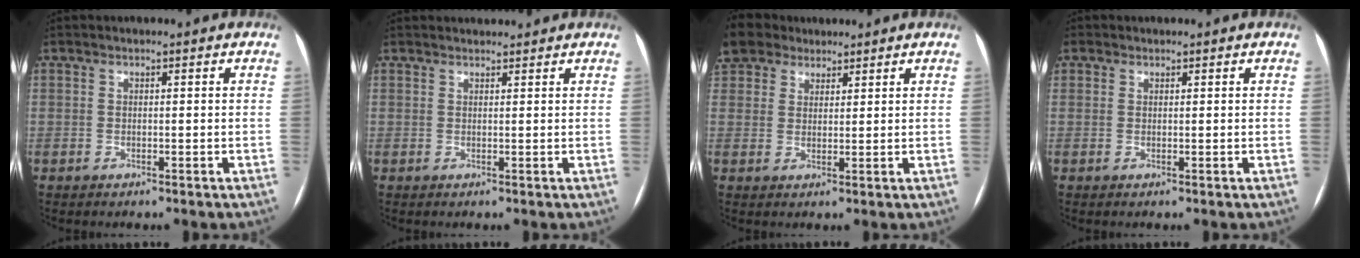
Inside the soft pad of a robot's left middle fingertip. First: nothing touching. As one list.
[{"total": 2.7, "force": [2.6, 0.6, 0.4], "torque": [-0.006, 0.024, 0.038]}, {"total": 7.5, "force": [5.8, 4.5, 1.5], "torque": [-0.035, 0.033, 0.112]}, {"total": 0.6, "force": [0.3, 0.5, 0.0], "torque": [0.004, 0.000, 0.004]}]